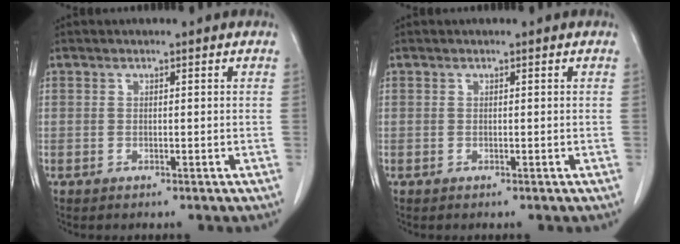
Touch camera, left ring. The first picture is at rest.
{"total": 0.0}